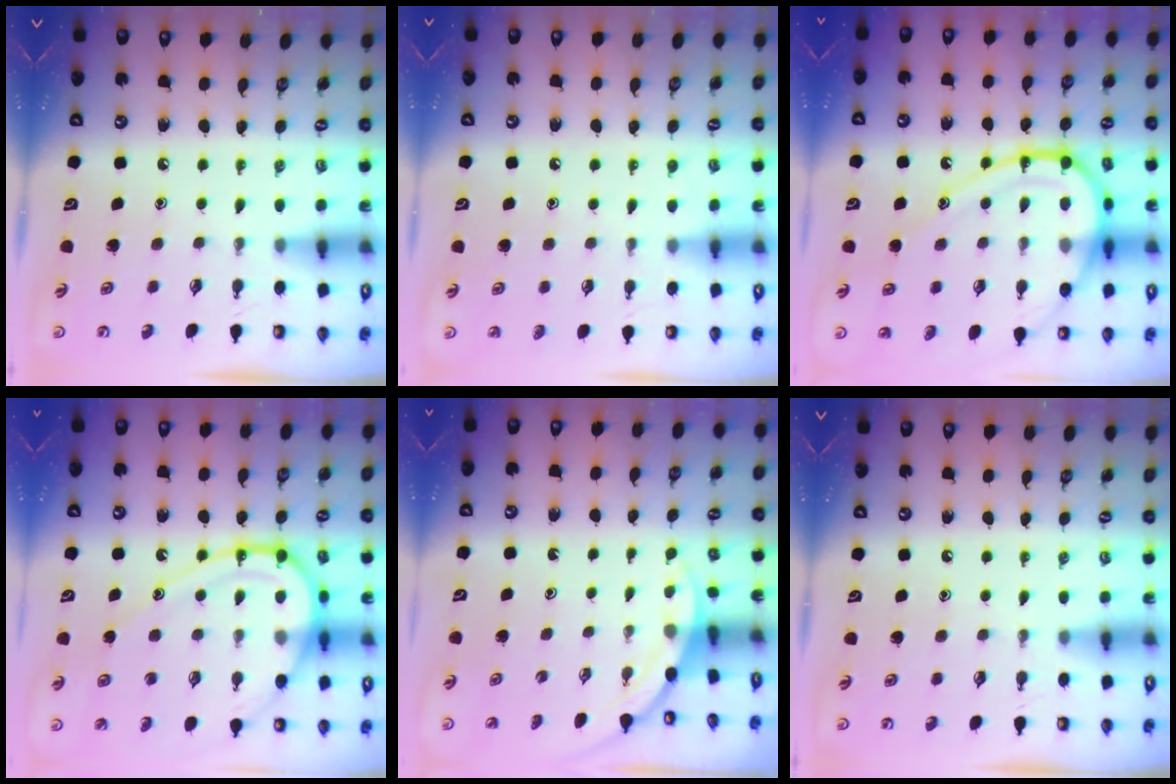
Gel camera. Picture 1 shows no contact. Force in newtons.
{"total": 3.0, "press": 3.0, "slide": 0.3}
{"total": 15.8, "press": 15.7, "slide": 1.2}
{"total": 14.7, "press": 14.7, "slide": 1.4}
{"total": 2.6, "press": 2.6, "slide": 0.1}
{"total": 0.0}